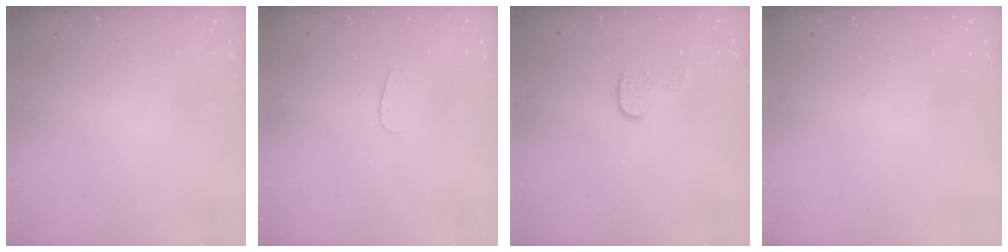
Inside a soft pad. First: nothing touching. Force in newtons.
{"total": 3.6, "press": 3.5, "slide": 0.4}
{"total": 6.8, "press": 6.8, "slide": 0.2}
{"total": 0.0}